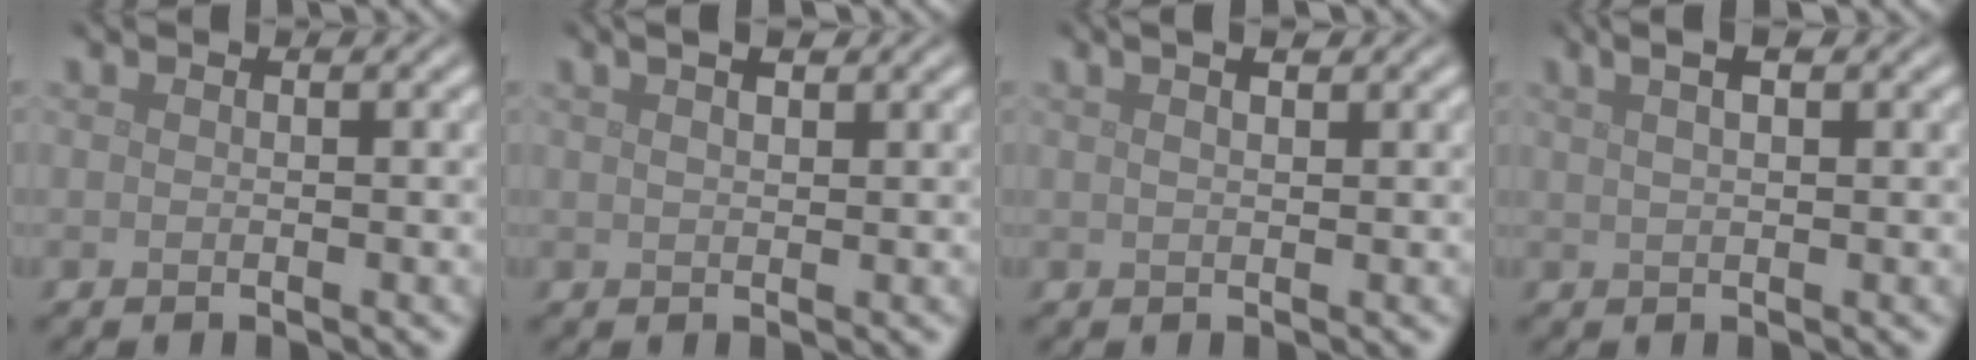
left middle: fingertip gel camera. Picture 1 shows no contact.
{"total": 2.8, "force": [1.8, 1.1, 1.8], "torque": [-0.019, 0.010, 0.013]}
{"total": 2.8, "force": [1.8, 1.0, 1.9], "torque": [-0.018, 0.012, 0.008]}
{"total": 3.9, "force": [2.3, 1.5, 2.8], "torque": [-0.031, 0.014, 0.016]}